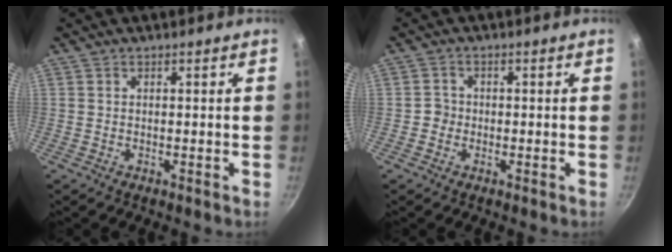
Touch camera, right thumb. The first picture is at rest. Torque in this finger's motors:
{"motor_torque": [-0.12, 0.29, 0.39, -0.28, 0.03]}